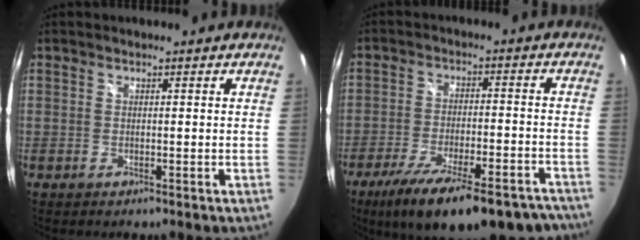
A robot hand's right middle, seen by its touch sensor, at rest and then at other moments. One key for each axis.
{"total": 22.5, "fx": -17.2, "fy": 7.0, "fz": 12.7, "tx": -0.222, "ty": -0.040, "tz": -0.243}